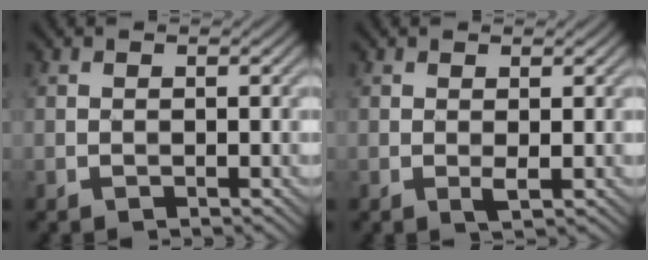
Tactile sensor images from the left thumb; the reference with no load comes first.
{"total": 1.0, "force": [0.2, 0.2, 0.9], "torque": [-0.021, -0.003, 0.005]}